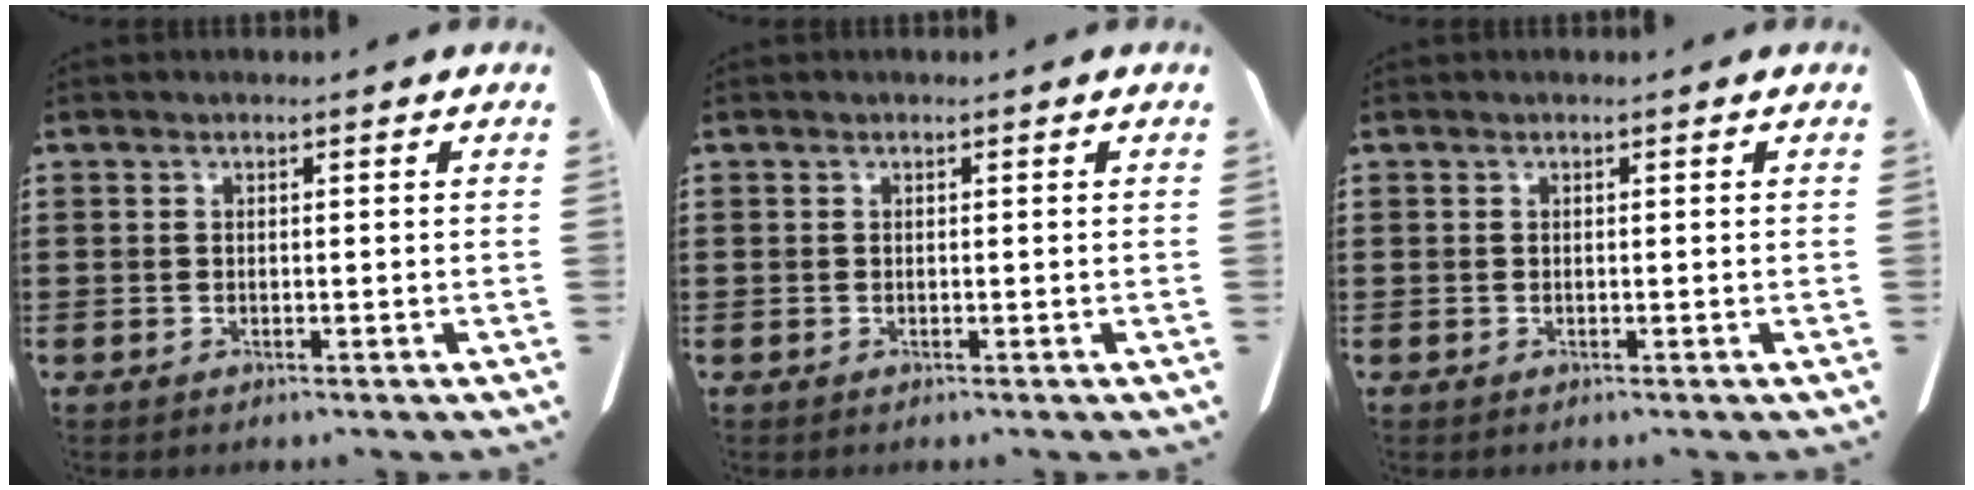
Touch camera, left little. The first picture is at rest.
{"total": 0.0}
{"total": 0.0}